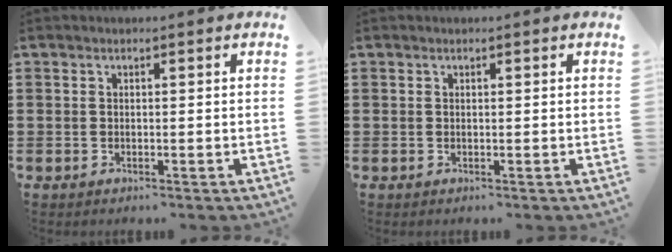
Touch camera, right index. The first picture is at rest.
{"total": 0.0}